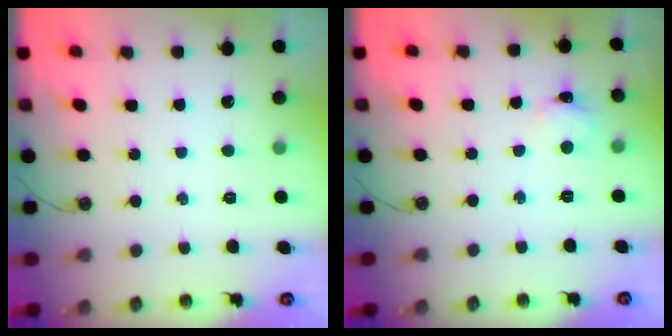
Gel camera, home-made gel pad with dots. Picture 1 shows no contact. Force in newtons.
{"total": 3.0, "press": 3.0, "slide": 0.4}